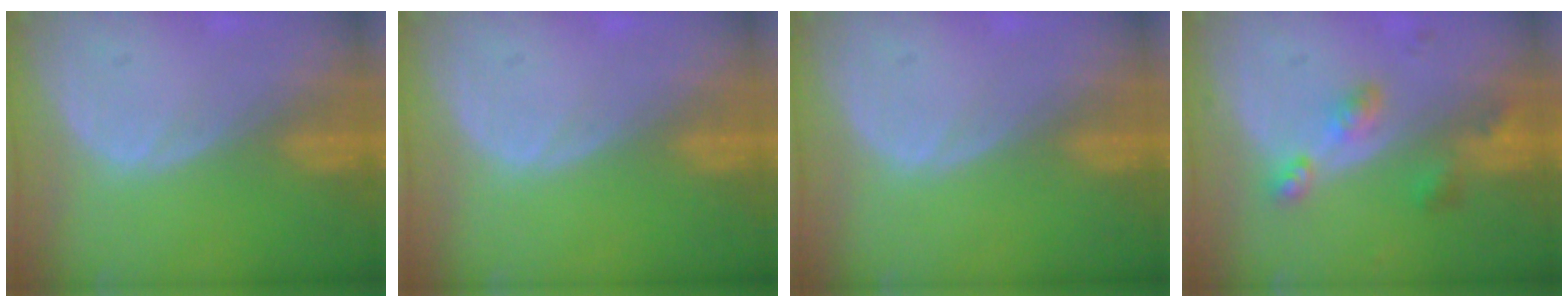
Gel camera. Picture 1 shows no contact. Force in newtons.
{"total": 0.0}
{"total": 0.0}
{"total": 5.3, "press": 4.8, "slide": 2.2}